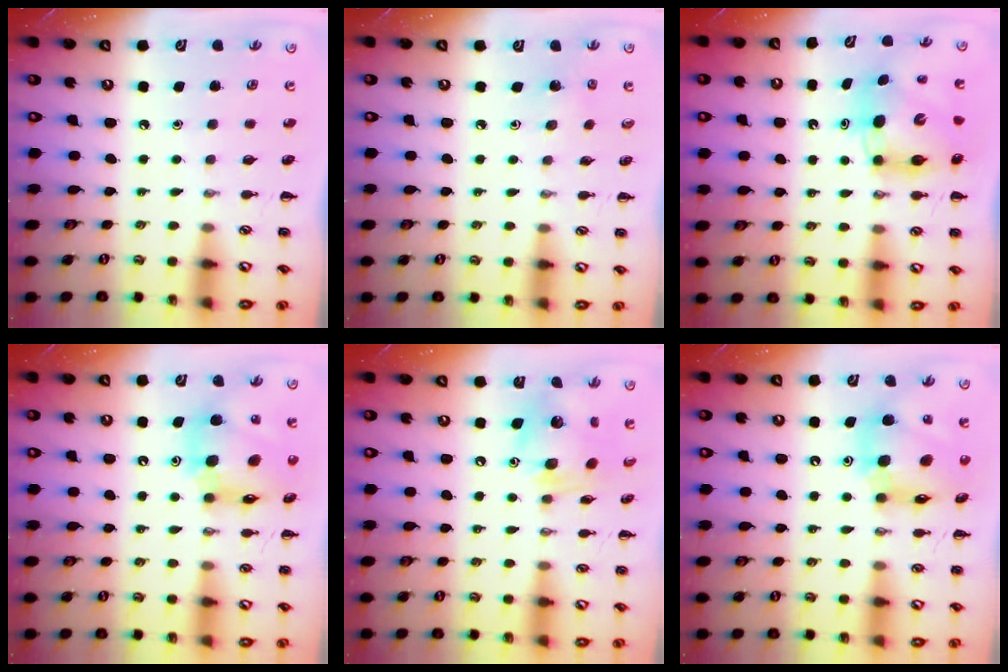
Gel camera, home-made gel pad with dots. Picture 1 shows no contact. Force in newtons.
{"total": 1.9, "press": 1.8, "slide": 0.7}
{"total": 8.3, "press": 8.0, "slide": 2.3}
{"total": 13.7, "press": 13.1, "slide": 3.9}
{"total": 12.2, "press": 12.1, "slide": 1.2}
{"total": 13.7, "press": 13.1, "slide": 3.9}